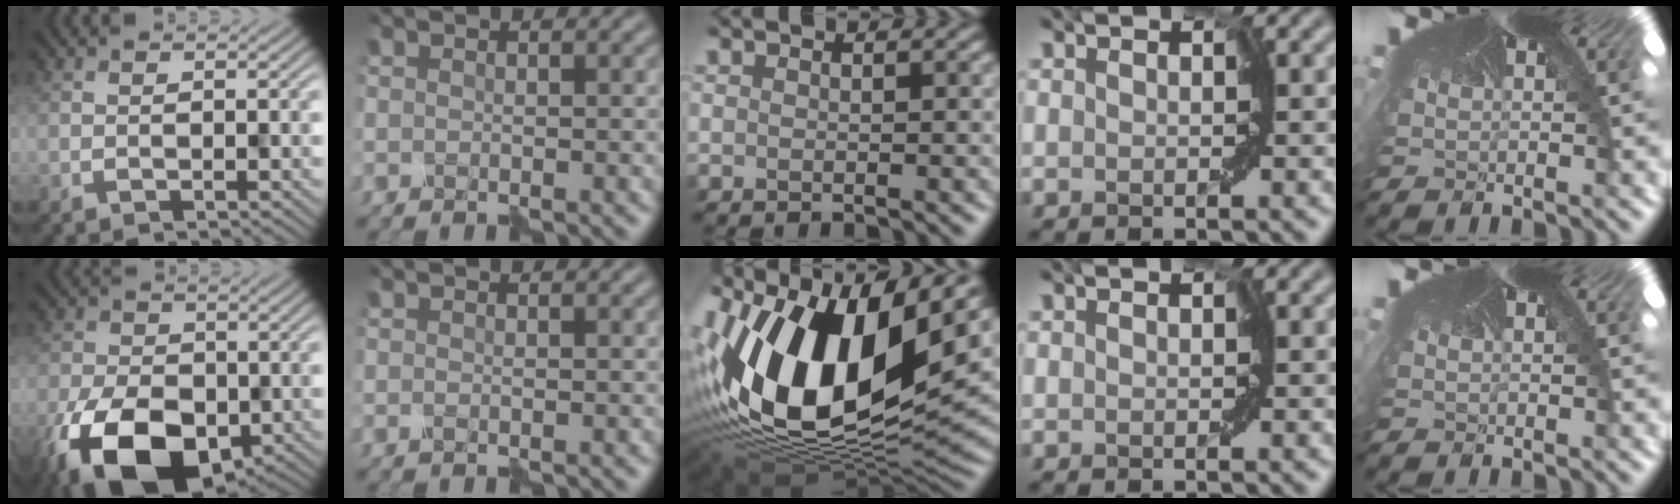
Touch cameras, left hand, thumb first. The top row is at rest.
{"thumb": {"total": 13.8, "force": [-6.6, 8.2, 9.0], "torque": [-0.185, -0.045, -0.110]}, "middle": {"total": 17.8, "force": [3.5, 8.9, 15.0], "torque": [-0.287, 0.012, 0.050]}}